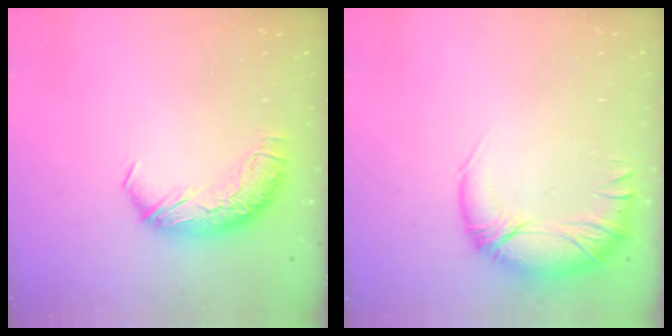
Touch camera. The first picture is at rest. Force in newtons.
{"total": 3.3, "press": 2.0, "slide": 2.6}